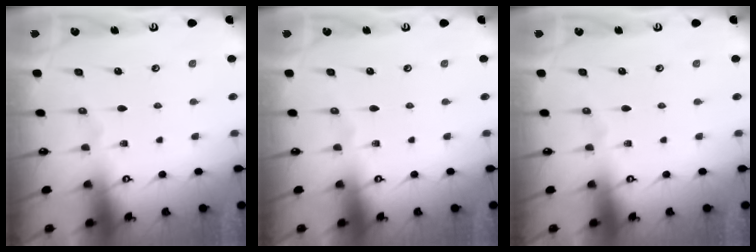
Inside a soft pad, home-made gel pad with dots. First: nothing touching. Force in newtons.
{"total": 0.0}
{"total": 0.0}